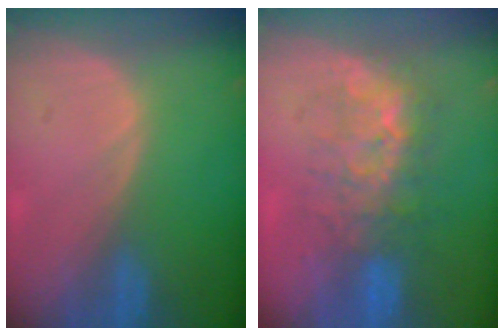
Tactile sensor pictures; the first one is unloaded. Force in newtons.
{"total": 7.9, "press": 7.6, "slide": 2.3}